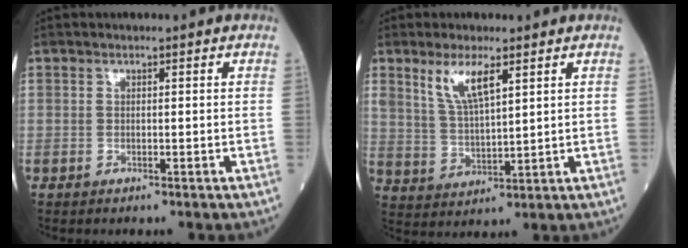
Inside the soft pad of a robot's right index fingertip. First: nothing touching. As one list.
[{"total": 6.7, "force": [3.8, 1.6, 5.4], "torque": [-0.111, -0.003, 0.079]}]